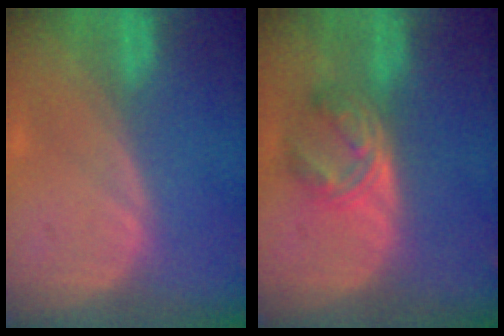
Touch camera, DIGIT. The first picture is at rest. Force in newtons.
{"total": 5.5, "press": 5.0, "slide": 2.3}